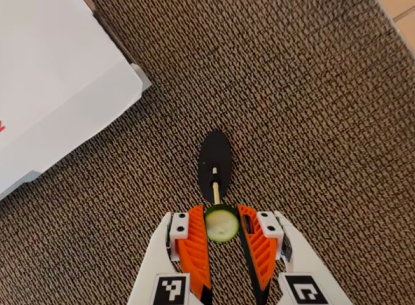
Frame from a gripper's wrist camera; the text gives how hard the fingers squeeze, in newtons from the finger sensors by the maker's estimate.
{"total": 6.9, "left": 7.0, "right": 6.8}